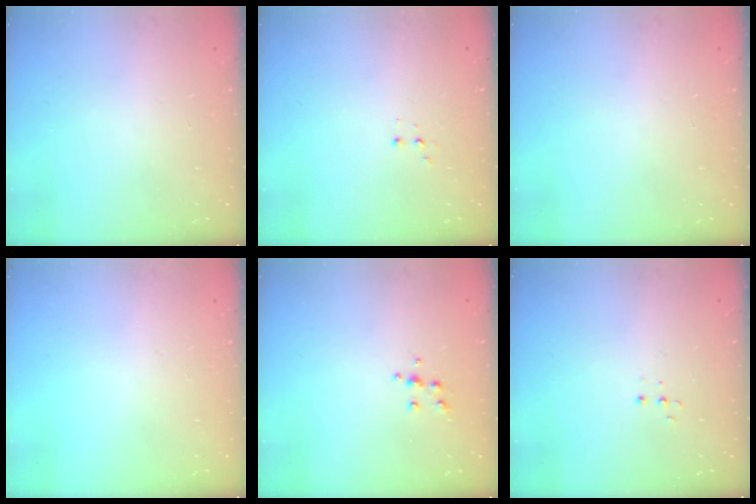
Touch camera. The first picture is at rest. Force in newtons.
{"total": 2.8, "press": 2.7, "slide": 0.5}
{"total": 0.0}
{"total": 0.0}
{"total": 5.2, "press": 5.2, "slide": 0.5}
{"total": 3.5, "press": 3.4, "slide": 0.8}